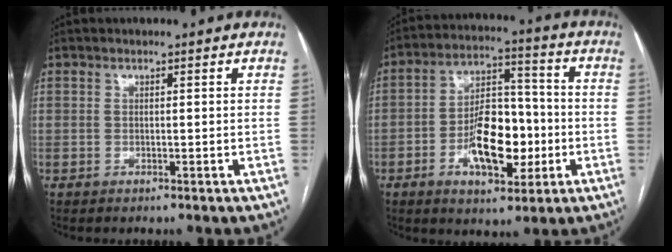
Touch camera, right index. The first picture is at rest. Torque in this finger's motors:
{"motor_torque": [0.49, -0.07, 0.35, 0.16]}